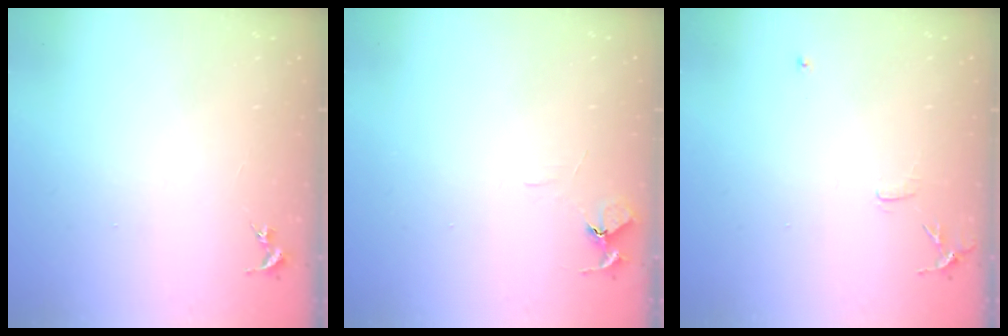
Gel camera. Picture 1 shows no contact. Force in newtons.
{"total": 5.8, "press": 5.8, "slide": 0.6}
{"total": 6.2, "press": 6.1, "slide": 0.7}